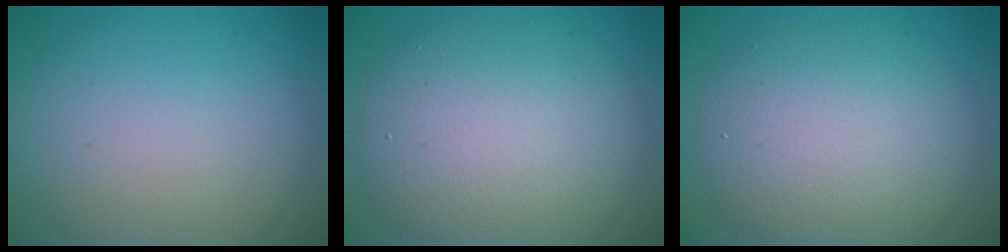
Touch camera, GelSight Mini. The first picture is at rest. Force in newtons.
{"total": 7.3, "press": 7.3, "slide": 0.3}
{"total": 6.1, "press": 6.0, "slide": 0.6}